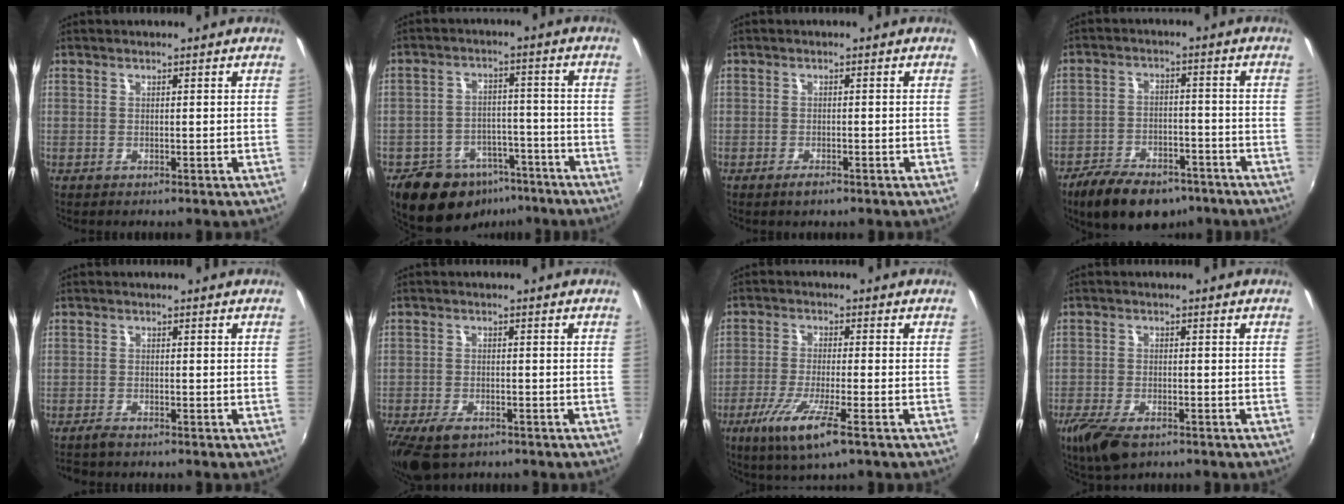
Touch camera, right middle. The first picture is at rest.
{"total": 13.2, "force": [-9.2, 8.0, 5.1], "torque": [-0.115, 0.015, -0.123]}
{"total": 1.8, "force": [-1.3, 0.5, 1.1], "torque": [-0.023, -0.002, -0.025]}
{"total": 14.4, "force": [-10.4, 6.7, 7.3], "torque": [-0.161, -0.008, -0.160]}
{"total": 2.0, "force": [-1.8, 0.4, 0.7], "torque": [-0.020, -0.003, -0.036]}
{"total": 8.3, "force": [-5.7, 3.8, 4.6], "torque": [-0.117, -0.025, -0.101]}
{"total": 9.7, "force": [-5.2, 0.9, 8.1], "torque": [-0.171, -0.028, -0.095]}
{"total": 8.5, "force": [-5.6, 3.6, 5.3], "torque": [-0.132, -0.028, -0.103]}